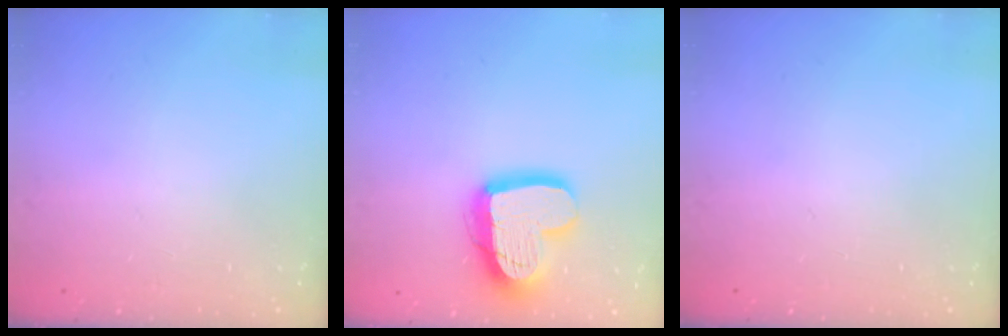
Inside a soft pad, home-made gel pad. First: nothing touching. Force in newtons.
{"total": 17.4, "press": 17.3, "slide": 1.5}
{"total": 0.0}